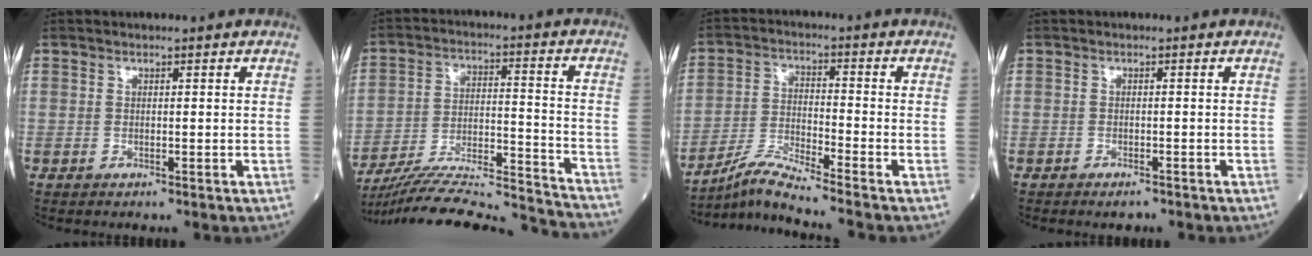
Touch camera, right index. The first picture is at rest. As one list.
[{"total": 22.6, "force": [-21.5, -0.2, 6.9], "torque": [-0.106, -0.007, -0.324]}, {"total": 7.3, "force": [-6.6, -2.0, 2.4], "torque": [-0.056, -0.019, -0.127]}, {"total": 1.6, "force": [-1.3, 0.6, 0.7], "torque": [-0.012, -0.001, -0.015]}]